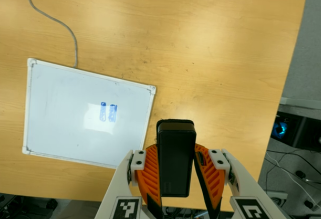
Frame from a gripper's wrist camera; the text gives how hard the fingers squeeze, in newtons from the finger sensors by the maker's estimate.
{"total": 5.8, "left": 4.3, "right": 7.2}